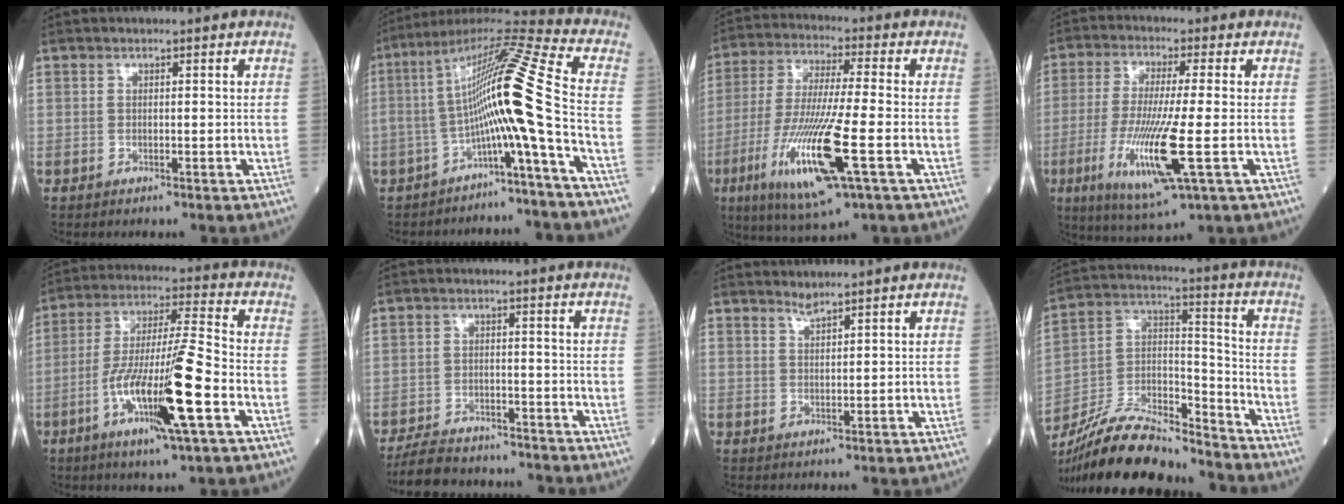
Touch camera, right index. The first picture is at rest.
{"total": 14.0, "force": [-3.6, -2.1, 13.4], "torque": [-0.233, 0.033, -0.074]}
{"total": 16.2, "force": [-5.6, 1.2, 15.2], "torque": [-0.314, -0.030, -0.101]}
{"total": 13.3, "force": [-3.6, 0.5, 12.7], "torque": [-0.261, -0.031, -0.067]}
{"total": 16.0, "force": [-5.7, 0.7, 14.9], "torque": [-0.285, -0.012, -0.103]}
{"total": 10.3, "force": [-9.4, 3.3, 2.7], "torque": [-0.044, 0.006, -0.143]}
{"total": 1.5, "force": [1.4, -0.3, 0.4], "torque": [-0.007, -0.004, 0.029]}
{"total": 21.2, "force": [-19.2, 4.2, 7.9], "torque": [-0.177, 0.007, -0.335]}